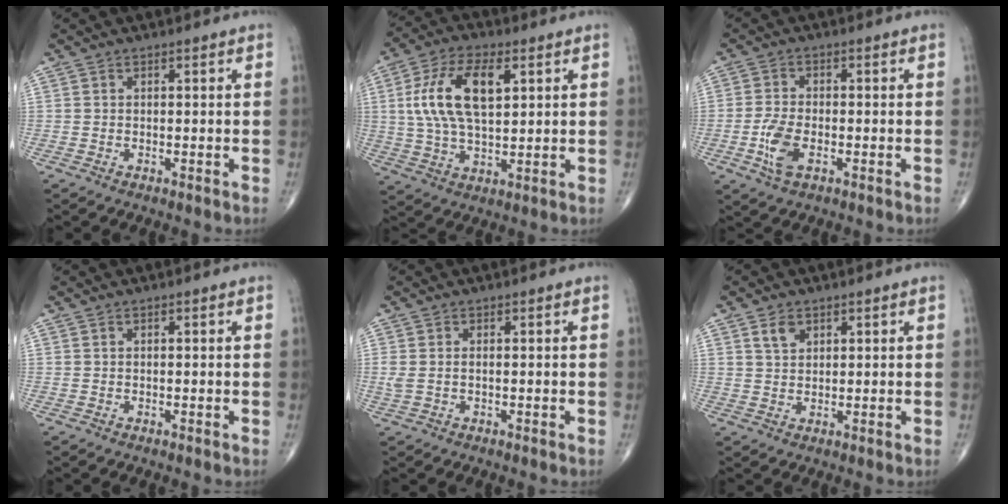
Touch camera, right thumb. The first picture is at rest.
{"total": 13.9, "force": [3.6, 6.7, 11.6], "torque": [-0.227, 0.002, 0.069]}
{"total": 5.9, "force": [-2.0, 2.8, 4.8], "torque": [-0.106, 0.005, -0.038]}
{"total": 0.0}
{"total": 2.1, "force": [-0.1, 1.2, 1.7], "torque": [-0.056, 0.003, -0.001]}
{"total": 3.1, "force": [1.7, 2.0, 1.7], "torque": [-0.023, -0.008, 0.034]}